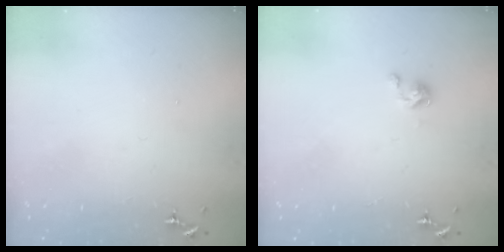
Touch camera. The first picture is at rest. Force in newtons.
{"total": 2.7, "press": 2.7, "slide": 0.3}